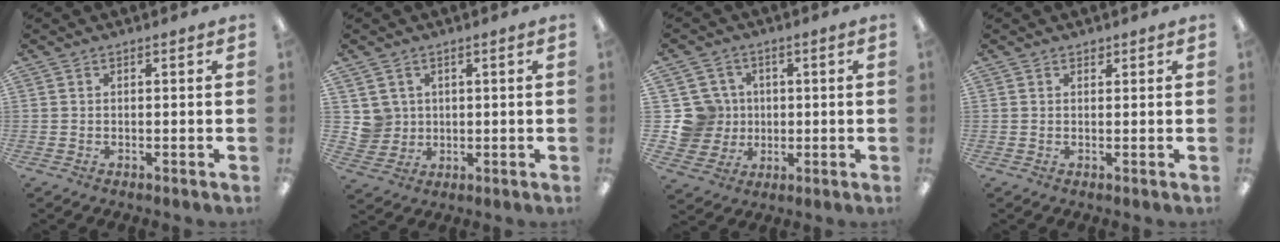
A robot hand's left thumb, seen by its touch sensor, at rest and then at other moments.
{"total": 4.8, "force": [2.2, 4.3, -0.2], "torque": [-0.010, -0.001, 0.042]}
{"total": 10.2, "force": [1.5, 9.9, 2.1], "torque": [-0.076, 0.003, 0.039]}
{"total": 0.9, "force": [0.8, 0.4, 0.1], "torque": [0.005, -0.003, 0.013]}